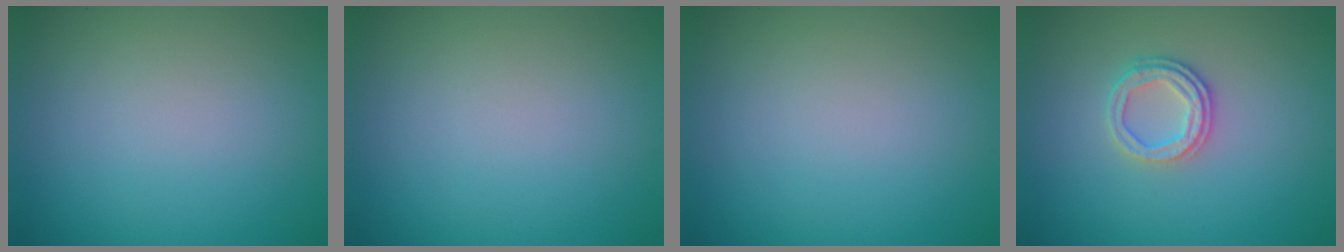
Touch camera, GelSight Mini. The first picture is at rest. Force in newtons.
{"total": 0.0}
{"total": 0.0}
{"total": 2.6, "press": 2.3, "slide": 1.1}